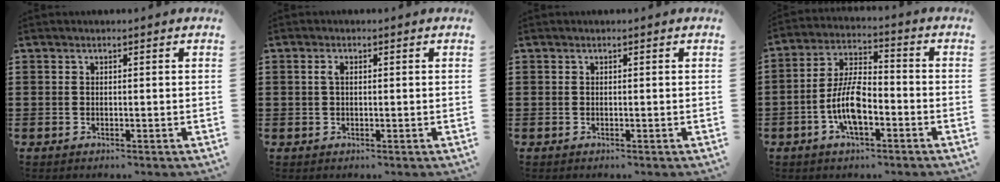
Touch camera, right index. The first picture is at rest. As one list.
[{"total": 1.5, "force": [0.3, 0.8, 1.2], "torque": [-0.033, 0.003, 0.001]}, {"total": 0.0}, {"total": 8.6, "force": [-2.9, 3.6, 7.2], "torque": [-0.168, -0.004, -0.062]}]